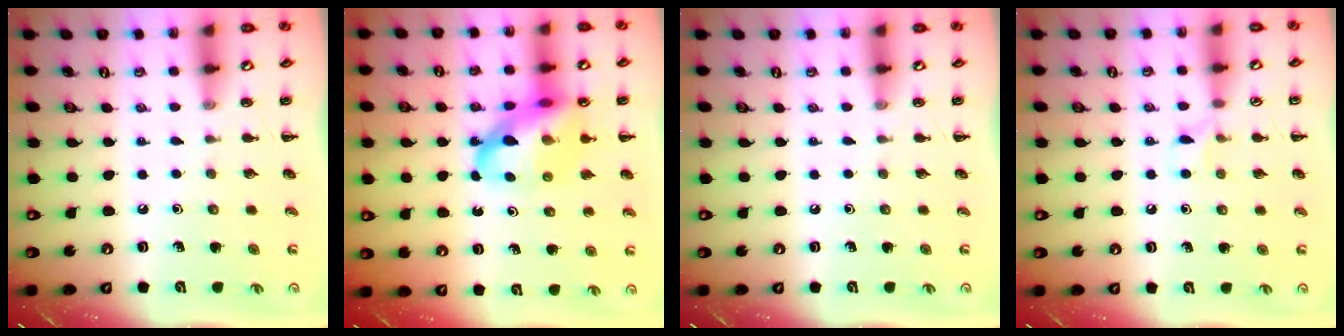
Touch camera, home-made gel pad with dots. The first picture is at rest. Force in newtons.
{"total": 16.0, "press": 15.4, "slide": 4.1}
{"total": 0.0}
{"total": 5.0, "press": 4.8, "slide": 1.5}